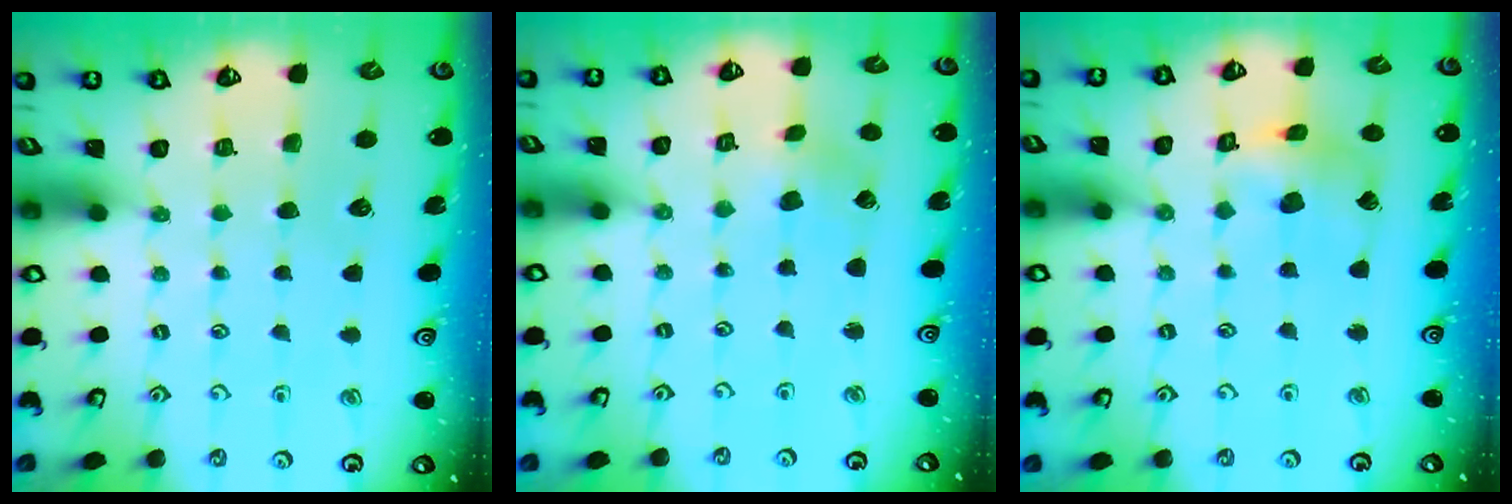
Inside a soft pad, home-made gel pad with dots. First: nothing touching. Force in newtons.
{"total": 0.8, "press": 0.7, "slide": 0.2}
{"total": 7.7, "press": 7.6, "slide": 0.9}